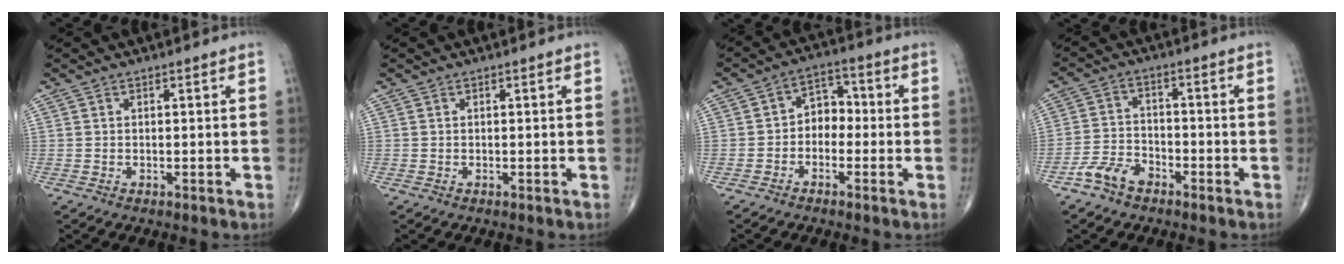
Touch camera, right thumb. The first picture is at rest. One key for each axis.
{"total": 0.0}
{"total": 5.7, "fx": -1.2, "fy": 4.4, "fz": 3.5, "tx": -0.027, "ty": 0.031, "tz": -0.037}
{"total": 5.9, "fx": -4.0, "fy": 3.5, "fz": 2.7, "tx": -0.047, "ty": 0.025, "tz": -0.079}